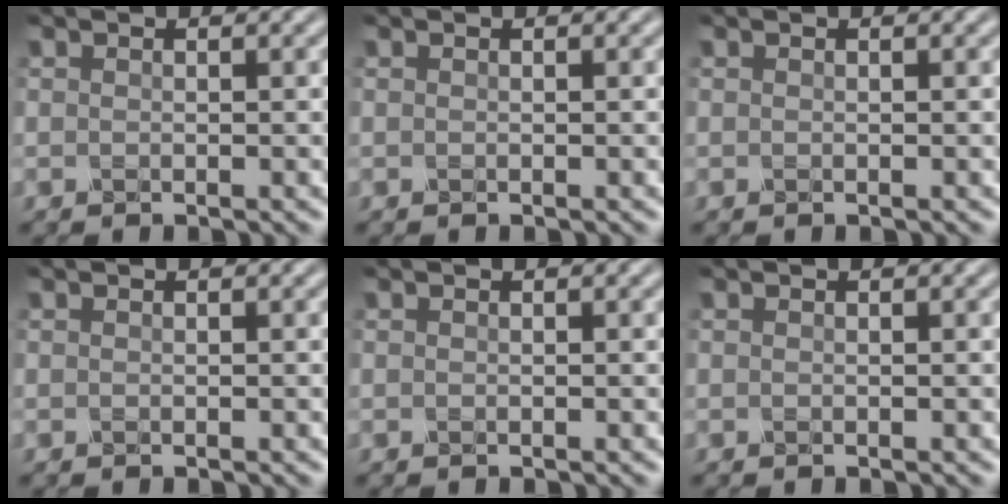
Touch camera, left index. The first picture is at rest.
{"total": 0.0}
{"total": 0.0}
{"total": 0.0}
{"total": 0.0}
{"total": 0.0}